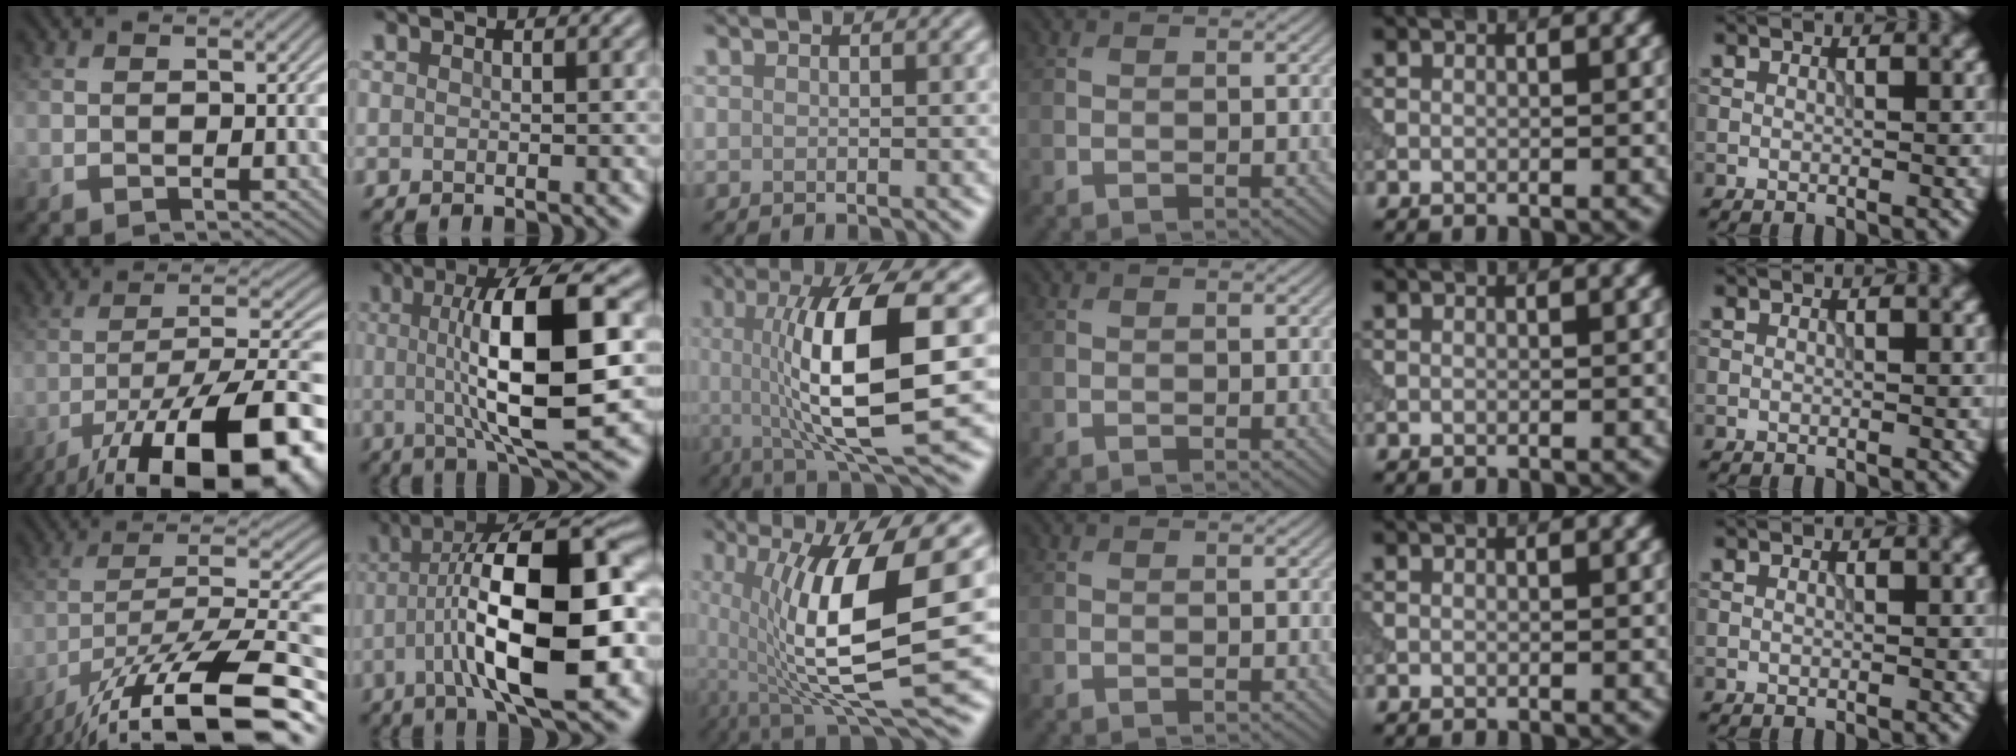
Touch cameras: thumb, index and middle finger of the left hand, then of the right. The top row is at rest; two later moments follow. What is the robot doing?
{"motion": "dispense", "object": "syringe"}